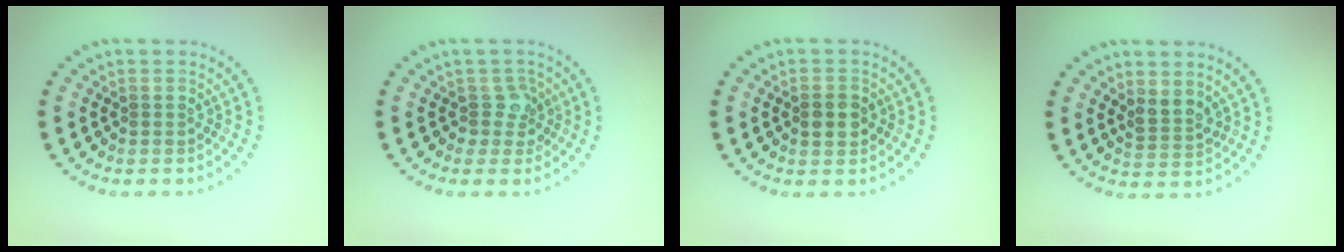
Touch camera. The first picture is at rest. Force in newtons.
{"total": 1.9, "press": 1.5, "slide": 1.1}
{"total": 1.9, "press": 1.9, "slide": 0.3}
{"total": 2.1, "press": 1.7, "slide": 1.2}